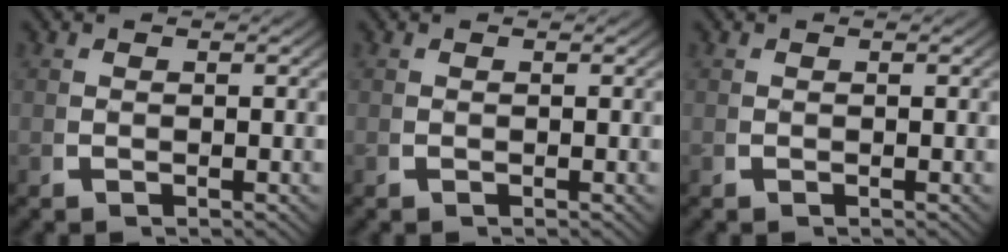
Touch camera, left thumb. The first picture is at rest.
{"total": 0.0}
{"total": 0.0}